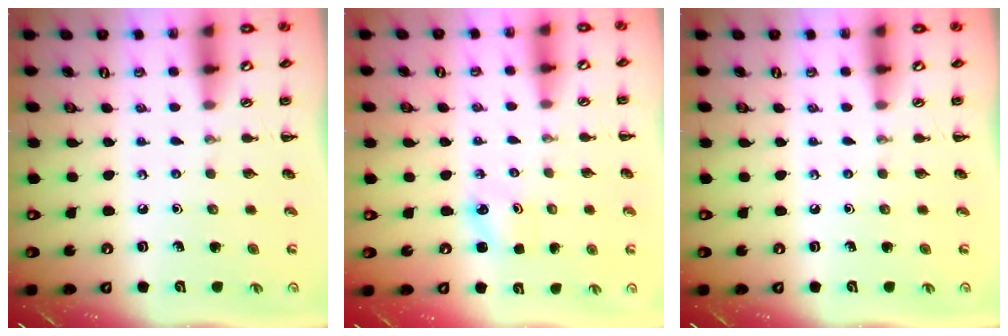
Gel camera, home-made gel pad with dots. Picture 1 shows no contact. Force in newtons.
{"total": 2.0, "press": 2.0, "slide": 0.6}
{"total": 0.0}